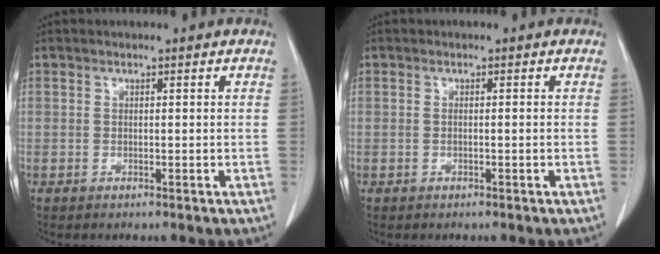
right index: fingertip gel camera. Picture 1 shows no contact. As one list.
[{"total": 0.6, "force": [-0.1, 0.1, 0.6], "torque": [-0.016, 0.000, 0.001]}]